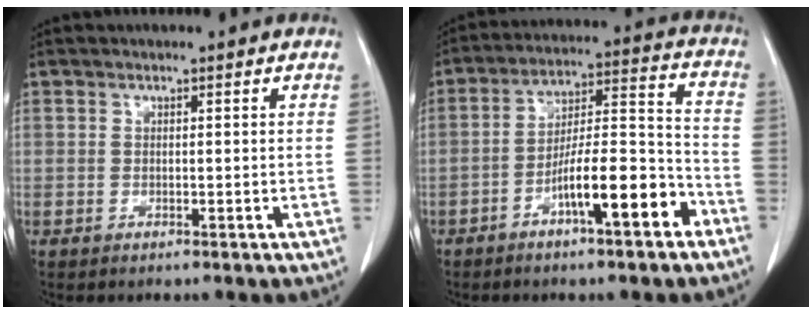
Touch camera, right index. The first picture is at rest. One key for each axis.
{"total": 12.1, "fx": -6.3, "fy": 1.8, "fz": 10.2, "tx": -0.167, "ty": 0.017, "tz": -0.103}